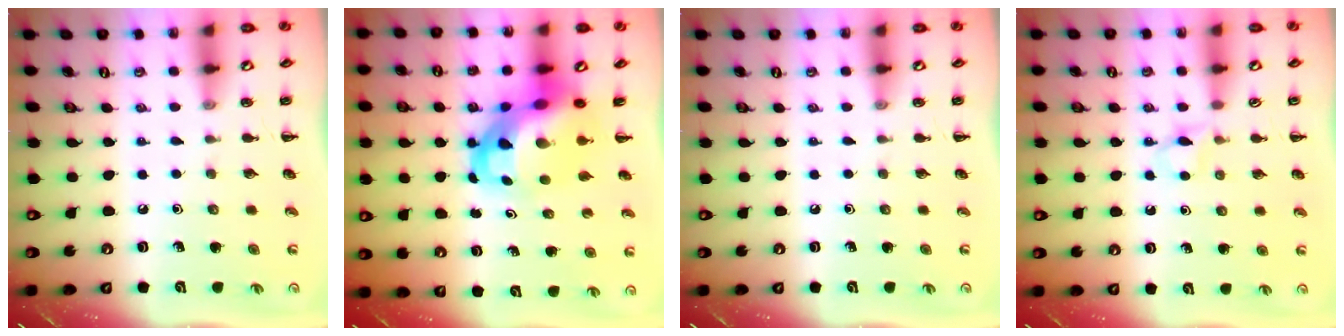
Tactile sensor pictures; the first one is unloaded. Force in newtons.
{"total": 9.8, "press": 9.4, "slide": 2.6}
{"total": 0.0}
{"total": 3.0, "press": 2.8, "slide": 1.2}